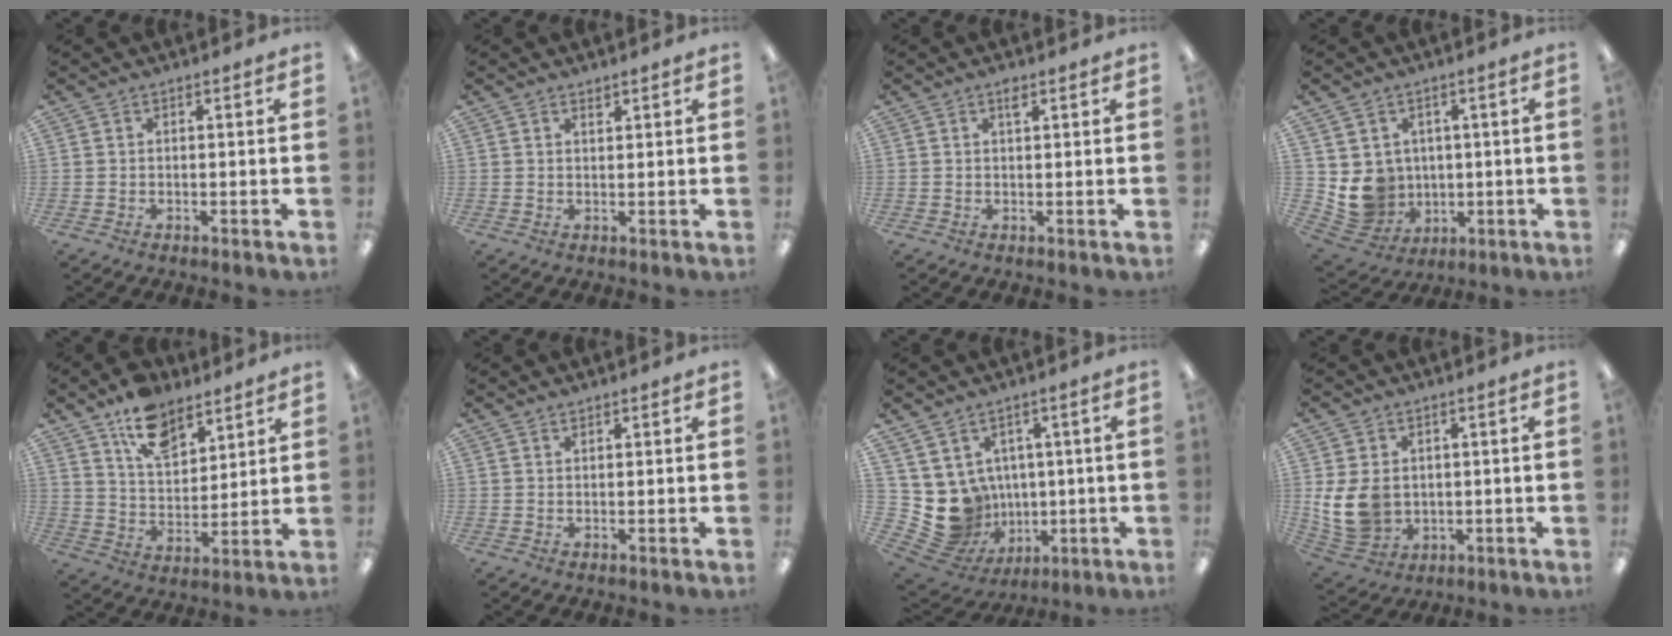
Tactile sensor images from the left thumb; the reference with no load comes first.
{"total": 1.1, "force": [1.1, 0.2, 0.2], "torque": [-0.005, -0.001, 0.021]}
{"total": 1.7, "force": [1.2, 0.5, 1.2], "torque": [-0.018, 0.000, 0.019]}
{"total": 8.5, "force": [1.3, 8.2, 1.6], "torque": [-0.061, -0.019, 0.038]}
{"total": 12.5, "force": [8.7, 6.9, 5.7], "torque": [-0.089, -0.044, 0.160]}
{"total": 0.9, "force": [0.9, 0.2, 0.2], "torque": [-0.004, 0.000, 0.016]}
{"total": 10.5, "force": [0.4, 10.0, 3.0], "torque": [-0.103, -0.030, 0.028]}
{"total": 10.5, "force": [0.6, 8.5, 6.2], "torque": [-0.153, 0.004, 0.016]}